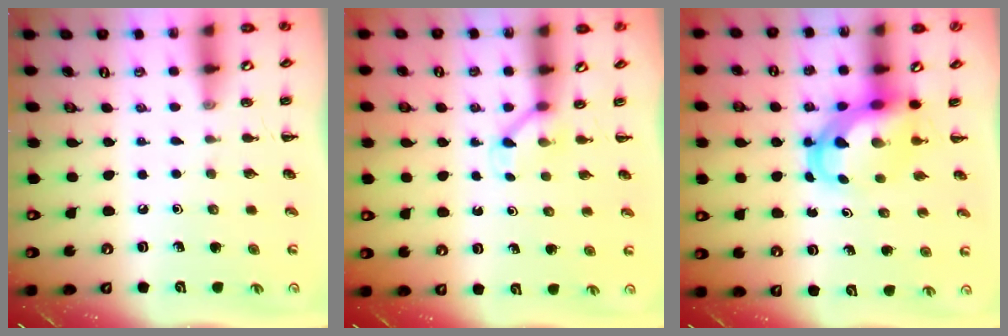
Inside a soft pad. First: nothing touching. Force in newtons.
{"total": 2.8, "press": 2.7, "slide": 0.9}
{"total": 6.2, "press": 6.1, "slide": 1.4}